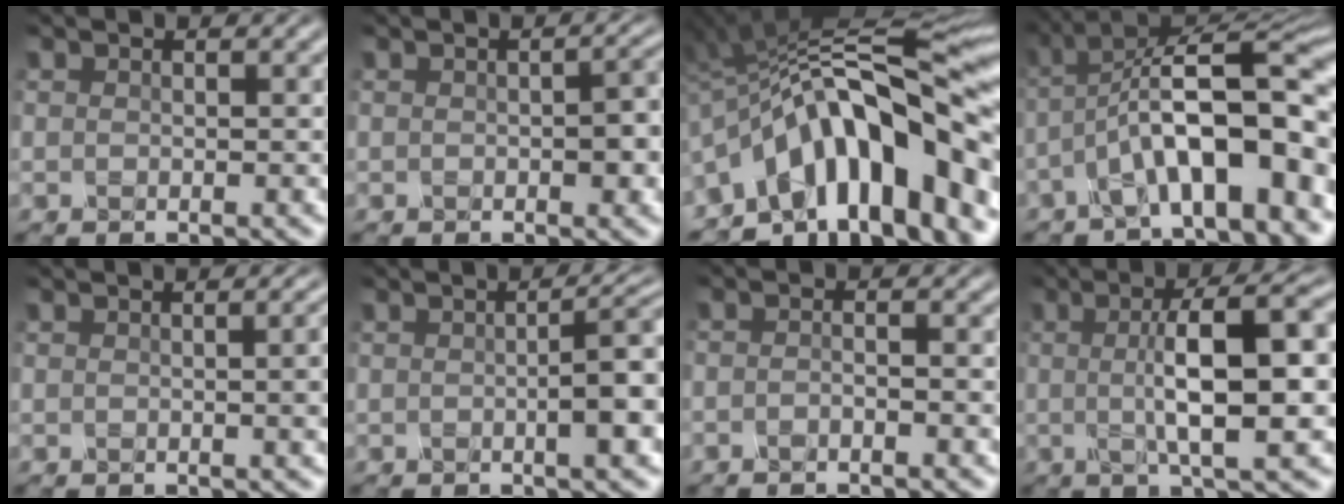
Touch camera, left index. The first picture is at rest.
{"total": 4.7, "force": [0.0, 2.5, 4.0], "torque": [-0.048, 0.015, 0.002]}
{"total": 16.6, "force": [-4.8, 6.9, 14.3], "torque": [-0.182, 0.049, -0.106]}
{"total": 11.2, "force": [-3.1, 3.4, 10.2], "torque": [-0.157, 0.017, -0.050]}
{"total": 5.8, "force": [1.0, 2.9, 4.9], "torque": [-0.020, 0.034, -0.011]}
{"total": 6.7, "force": [-0.1, 2.0, 6.4], "torque": [-0.059, 0.017, -0.009]}
{"total": 1.4, "force": [-1.1, 0.1, 0.9], "torque": [-0.013, -0.006, -0.030]}
{"total": 9.8, "force": [0.5, 2.5, 9.4], "torque": [-0.130, 0.010, 0.002]}